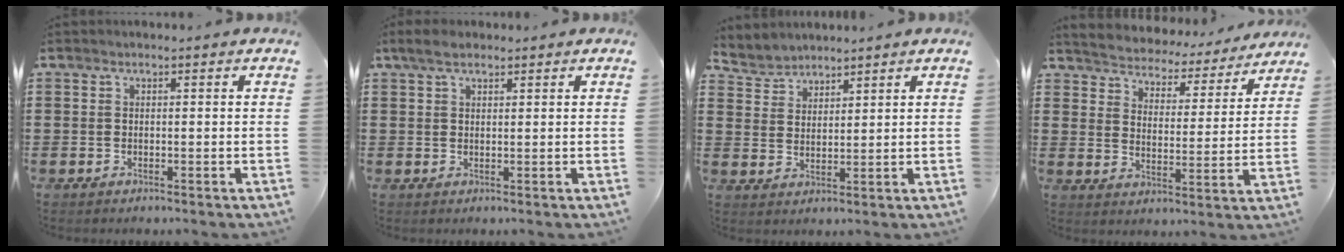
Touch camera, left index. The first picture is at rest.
{"total": 3.0, "force": [1.9, 1.4, 1.8], "torque": [-0.041, 0.008, 0.036]}
{"total": 3.5, "force": [3.3, 1.1, -0.5], "torque": [-0.004, -0.008, 0.061]}
{"total": 3.7, "force": [3.6, 0.0, -0.5], "torque": [-0.016, -0.039, 0.055]}